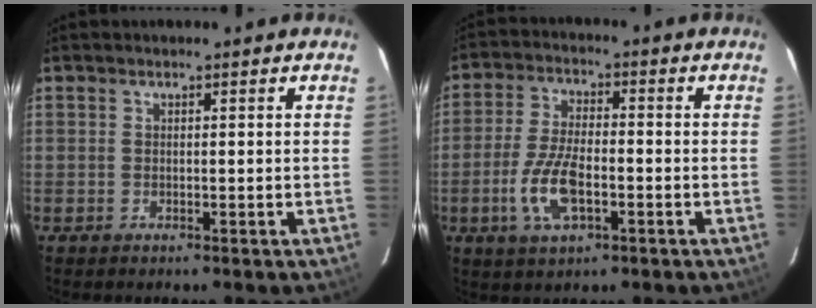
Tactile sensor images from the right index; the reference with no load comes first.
{"total": 9.7, "force": [-3.3, 4.1, 8.2], "torque": [-0.174, -0.003, -0.061]}